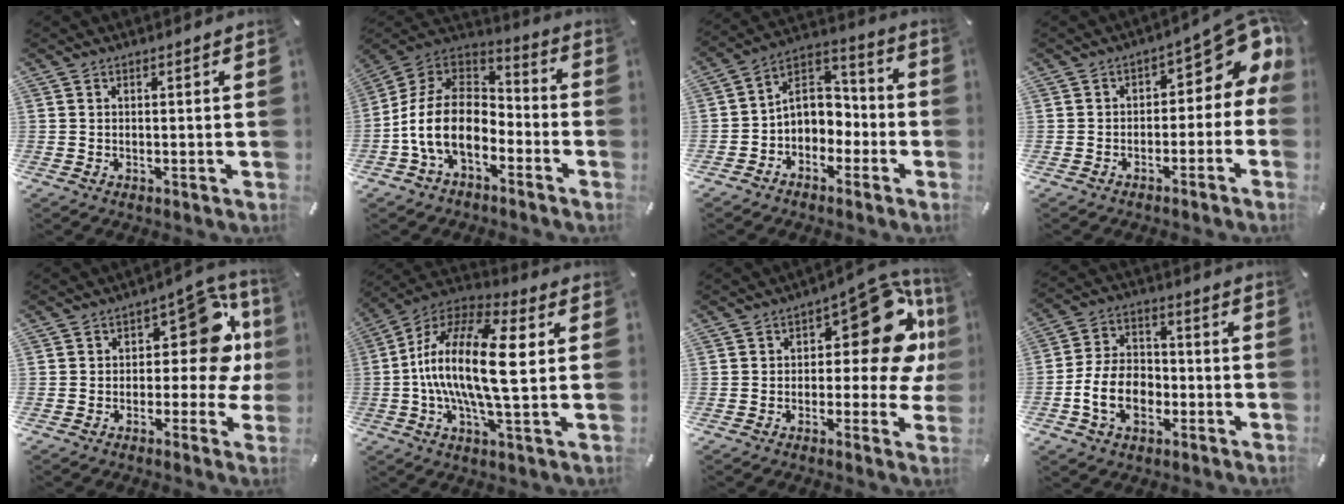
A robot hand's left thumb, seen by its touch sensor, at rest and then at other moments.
{"total": 15.1, "force": [-6.1, 9.9, 9.6], "torque": [-0.211, 0.026, -0.111]}
{"total": 8.1, "force": [-1.2, 7.4, 2.9], "torque": [-0.056, 0.011, -0.020]}
{"total": 9.2, "force": [3.0, 5.3, 6.9], "torque": [-0.075, -0.029, 0.049]}
{"total": 16.0, "force": [3.0, 9.1, 12.8], "torque": [-0.148, -0.019, 0.046]}
{"total": 20.9, "force": [0.8, 6.9, 19.7], "torque": [-0.414, -0.008, 0.003]}
{"total": 19.3, "force": [4.8, 10.1, 15.8], "torque": [-0.184, -0.032, 0.078]}
{"total": 11.7, "force": [-3.9, 8.5, 7.1], "torque": [-0.163, 0.018, -0.070]}